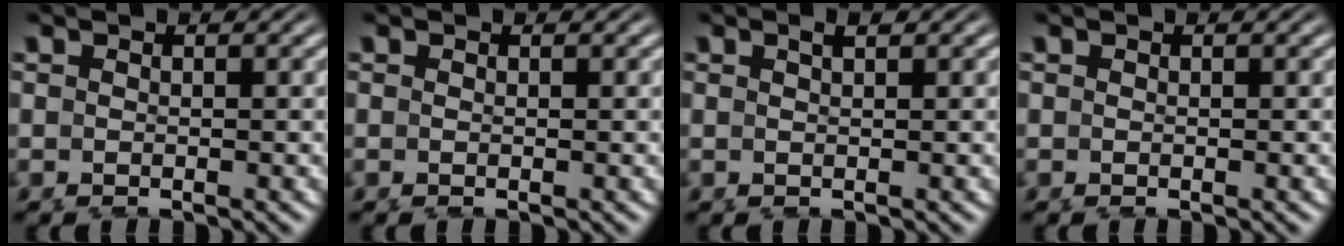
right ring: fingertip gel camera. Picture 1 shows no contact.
{"total": 0.0}
{"total": 0.7, "force": [0.3, -0.3, 0.5], "torque": [-0.006, 0.000, 0.010]}
{"total": 0.0}